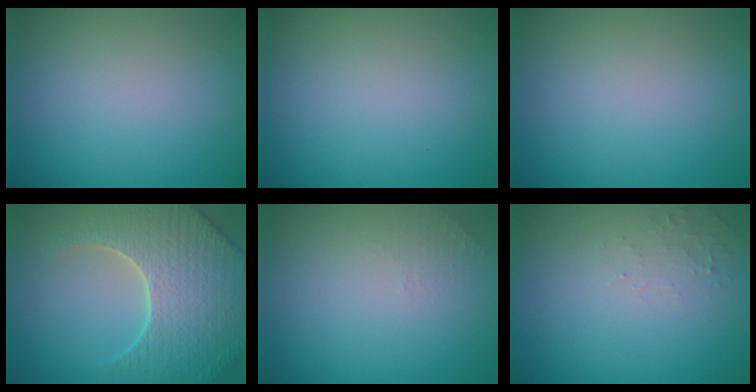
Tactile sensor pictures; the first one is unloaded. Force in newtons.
{"total": 0.0}
{"total": 0.0}
{"total": 7.9, "press": 7.6, "slide": 2.2}
{"total": 0.5, "press": 0.4, "slide": 0.4}
{"total": 1.2, "press": 1.2, "slide": 0.3}